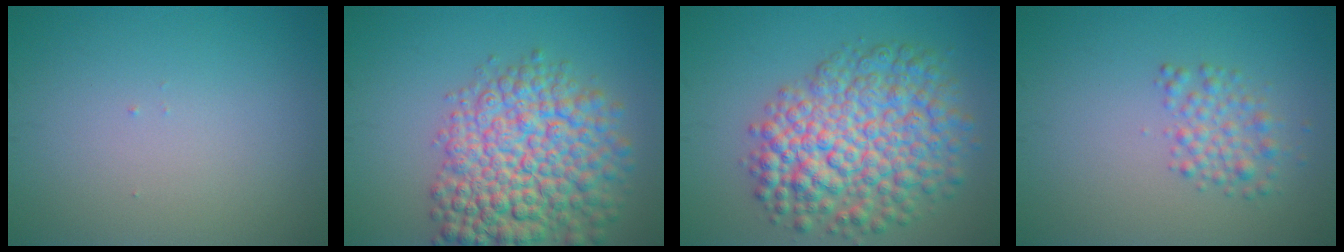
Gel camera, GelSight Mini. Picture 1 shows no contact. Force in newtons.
{"total": 10.3, "press": 10.3, "slide": 0.4}
{"total": 9.6, "press": 9.6, "slide": 0.3}
{"total": 2.3, "press": 2.3, "slide": 0.0}